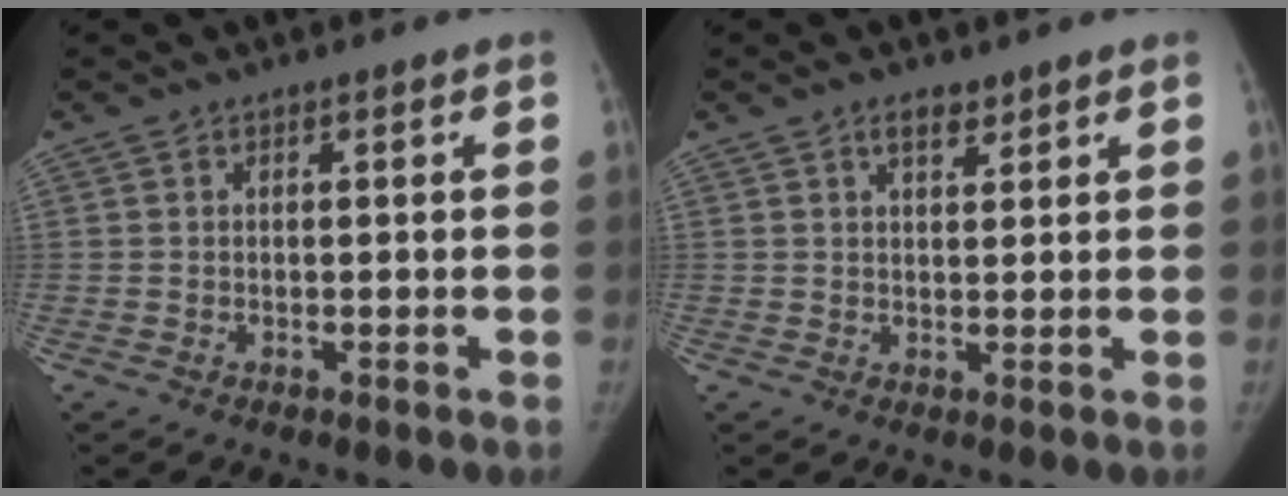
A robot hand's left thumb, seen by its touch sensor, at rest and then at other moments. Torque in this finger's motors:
{"motor_torque": [0.31, -0.29, 0.63, -0.66, 0.10]}